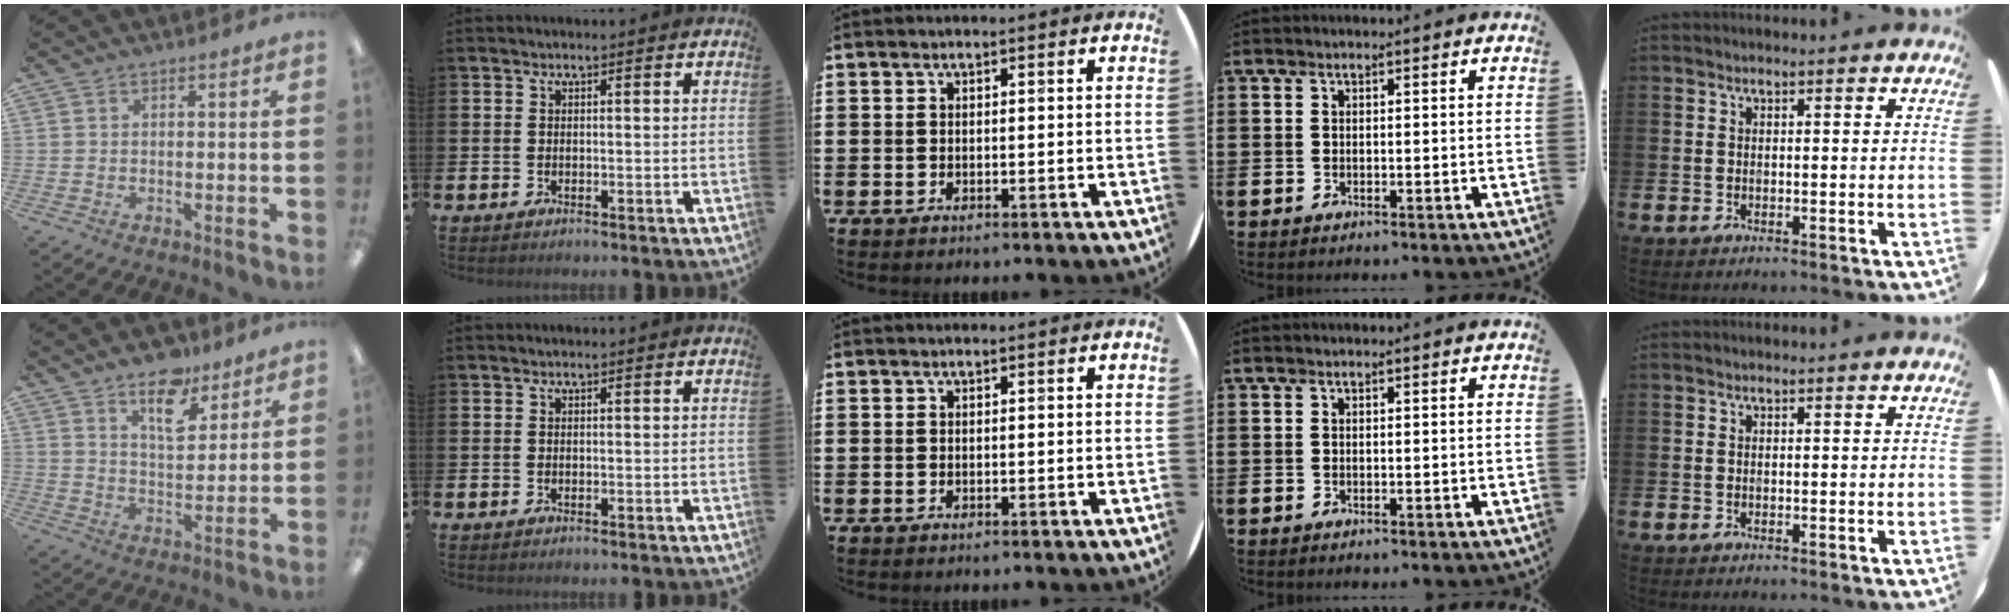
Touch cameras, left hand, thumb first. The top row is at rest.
{"thumb": {"total": 11.9, "force": [8.0, 5.7, 6.6], "torque": [-0.085, -0.043, 0.138]}}